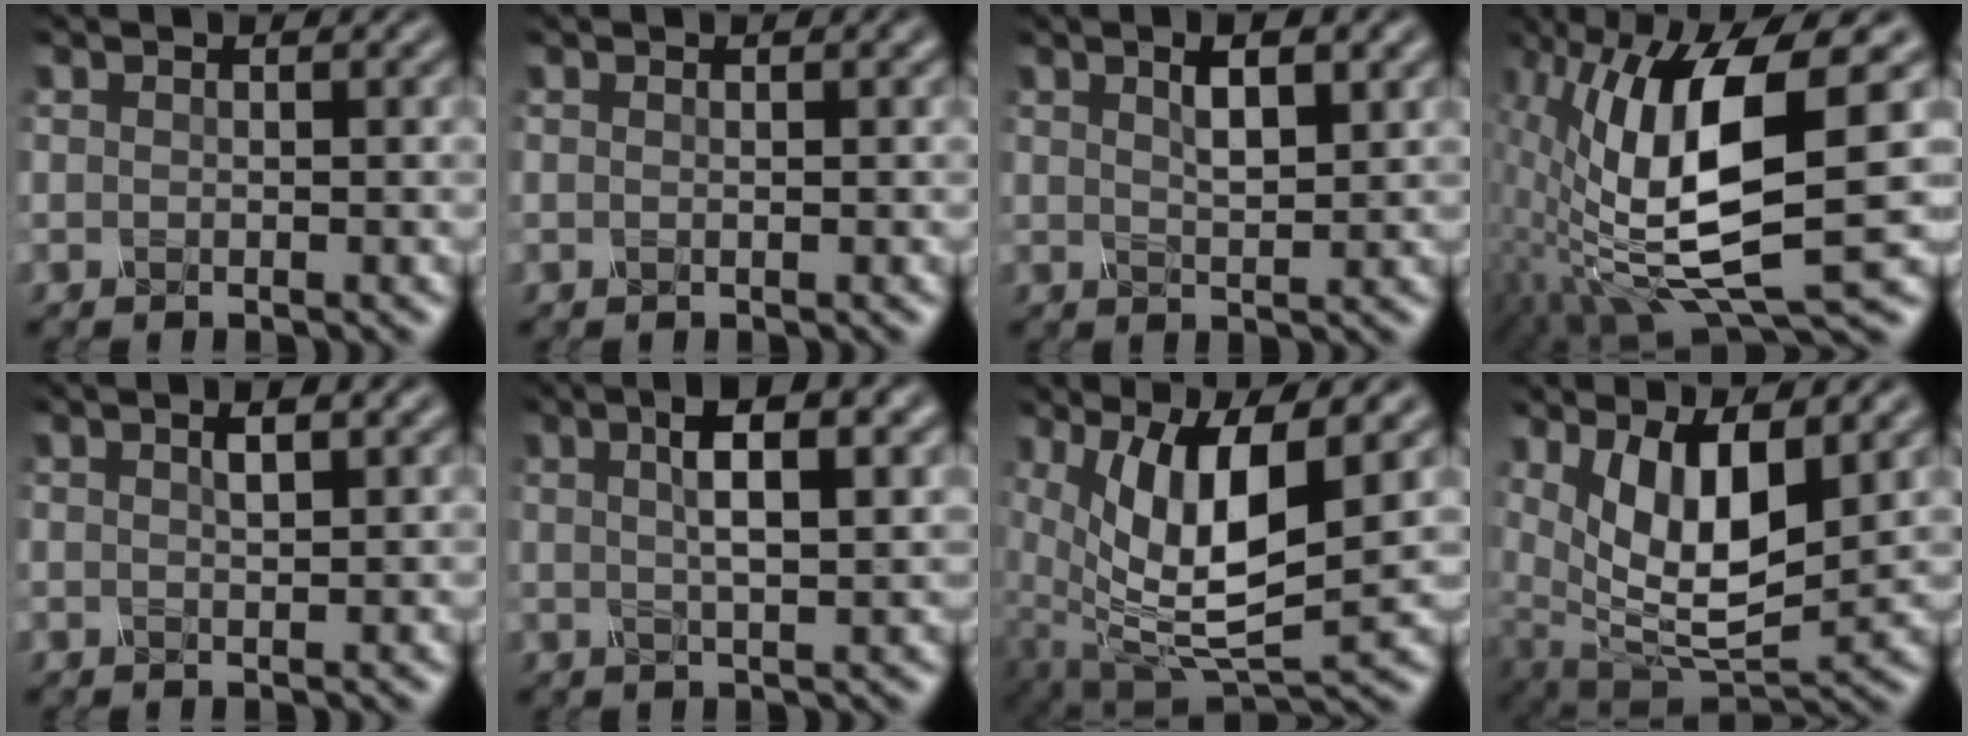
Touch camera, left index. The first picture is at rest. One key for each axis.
{"total": 0.9, "fx": 0.4, "fy": 0.4, "fz": 0.7, "tx": -0.006, "ty": 0.002, "tz": 0.000}
{"total": 3.4, "fx": 1.3, "fy": 0.9, "fz": 2.9, "tx": -0.053, "ty": 0.004, "tz": 0.031}
{"total": 11.3, "fx": -0.2, "fy": 3.7, "fz": 10.7, "tx": -0.215, "ty": -0.012, "tz": 0.005}
{"total": 1.9, "fx": 0.8, "fy": 0.5, "fz": 1.7, "tx": -0.018, "ty": 0.004, "tz": 0.015}
{"total": 5.4, "fx": 1.5, "fy": 1.3, "fz": 5.0, "tx": -0.085, "ty": 0.009, "tz": 0.030}
{"total": 11.8, "fx": 2.8, "fy": 4.4, "fz": 10.6, "tx": -0.208, "ty": -0.012, "tz": 0.067}
{"total": 9.2, "fx": 2.7, "fy": 3.6, "fz": 8.1, "tx": -0.155, "ty": -0.011, "tz": 0.061}